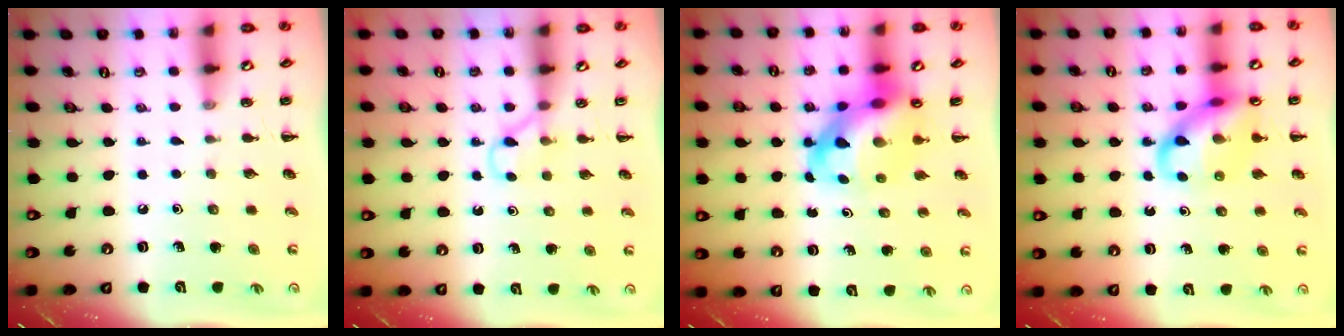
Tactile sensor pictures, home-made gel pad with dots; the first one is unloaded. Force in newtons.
{"total": 3.2, "press": 3.0, "slide": 1.0}
{"total": 11.8, "press": 11.4, "slide": 3.1}
{"total": 14.0, "press": 13.9, "slide": 1.8}